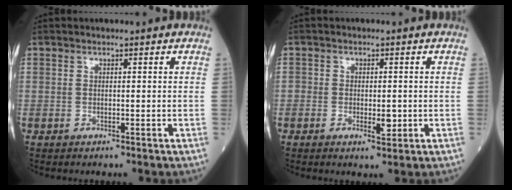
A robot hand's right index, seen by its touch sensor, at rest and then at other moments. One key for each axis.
{"total": 3.1, "fx": -0.8, "fy": 1.4, "fz": 2.6, "tx": -0.040, "ty": 0.000, "tz": -0.012}